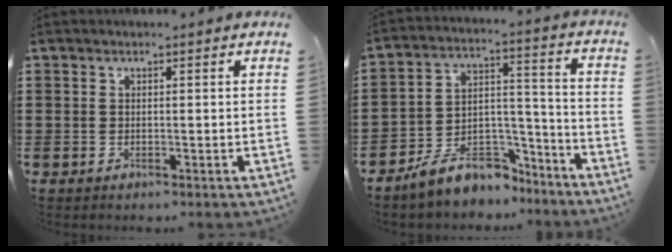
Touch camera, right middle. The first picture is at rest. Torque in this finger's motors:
{"motor_torque": [2.14, 0.00, 0.72, 0.18]}